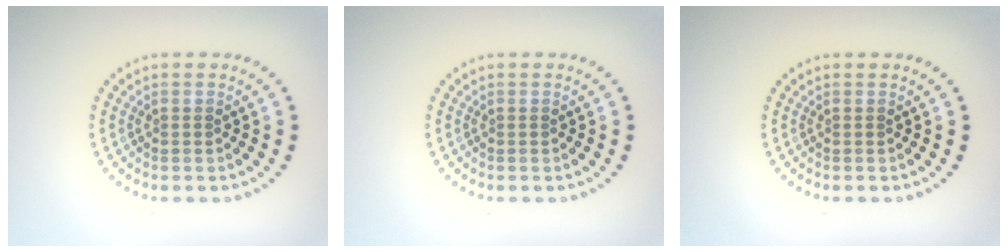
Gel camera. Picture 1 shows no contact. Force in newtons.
{"total": 0.0}
{"total": 0.0}